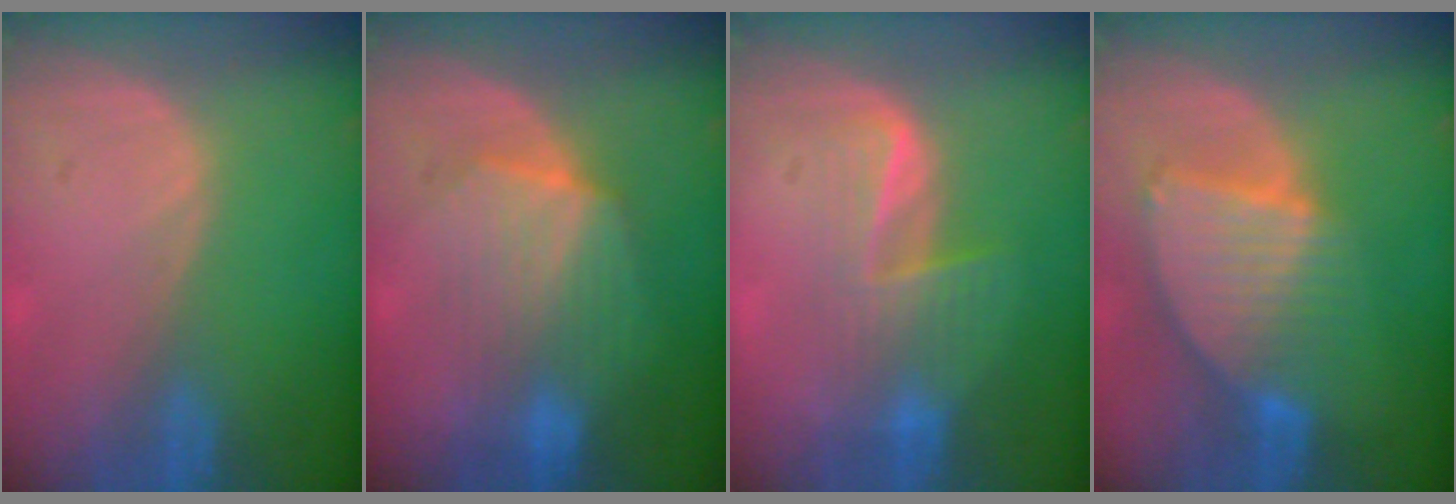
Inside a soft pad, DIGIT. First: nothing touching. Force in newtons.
{"total": 7.0, "press": 6.9, "slide": 1.3}
{"total": 6.0, "press": 5.7, "slide": 1.8}
{"total": 8.6, "press": 7.5, "slide": 4.2}